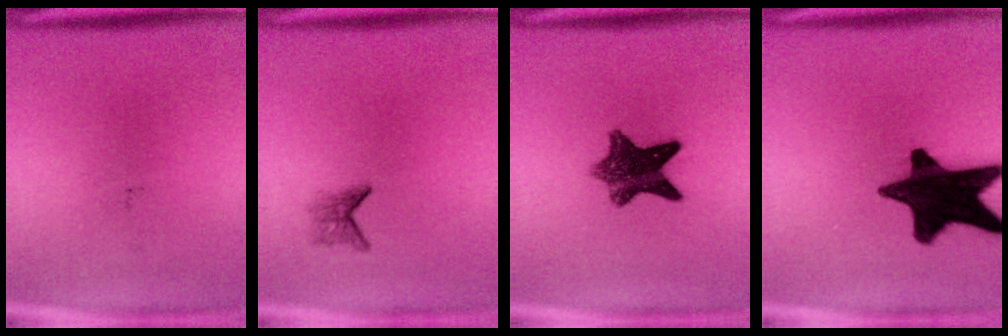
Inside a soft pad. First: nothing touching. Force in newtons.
{"total": 1.6}
{"total": 9.3}
{"total": 17.4}